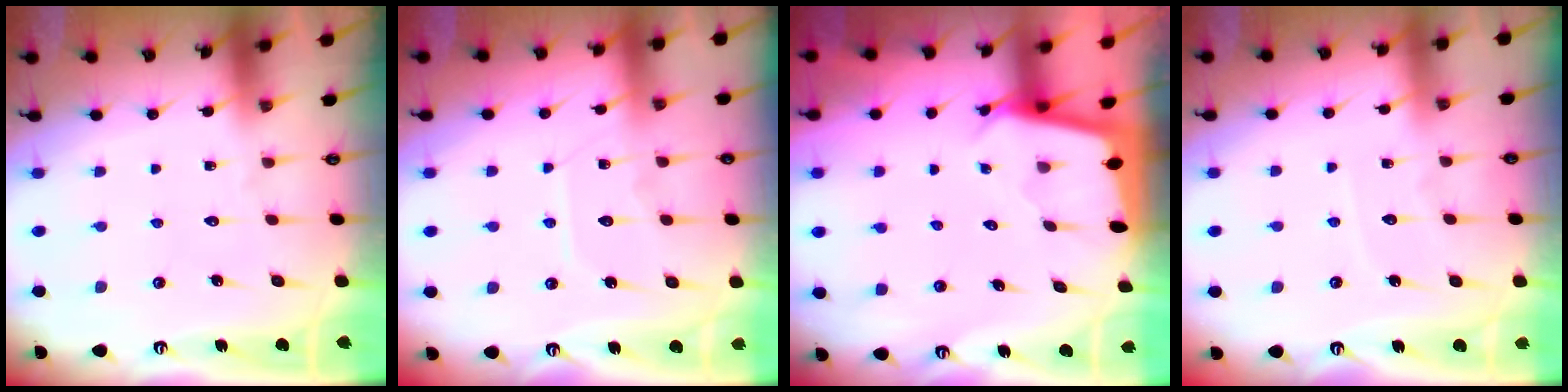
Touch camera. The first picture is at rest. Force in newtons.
{"total": 7.3, "press": 7.3, "slide": 0.8}
{"total": 2.5, "press": 2.5, "slide": 0.1}
{"total": 4.2, "press": 4.2, "slide": 0.6}